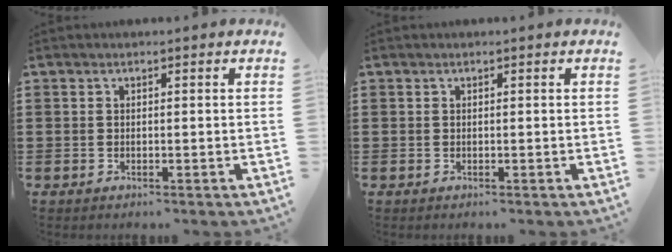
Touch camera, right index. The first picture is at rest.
{"total": 0.0}